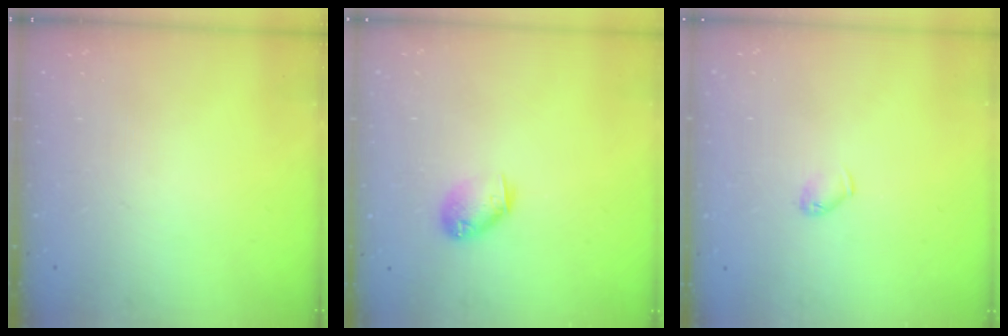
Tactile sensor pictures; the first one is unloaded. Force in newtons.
{"total": 8.2, "press": 8.1, "slide": 1.2}
{"total": 3.7, "press": 3.6, "slide": 0.8}